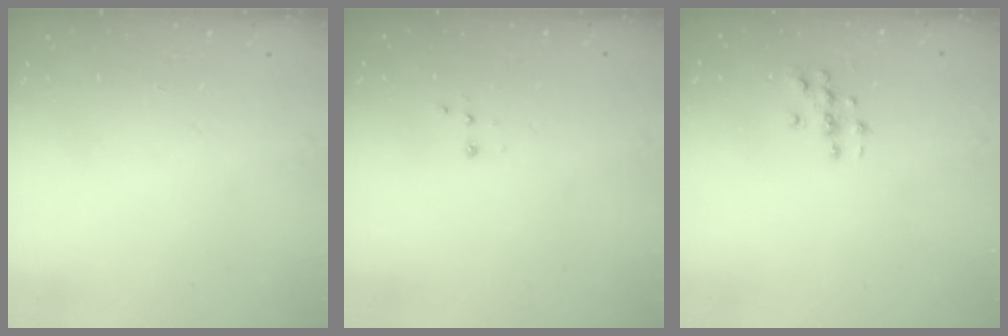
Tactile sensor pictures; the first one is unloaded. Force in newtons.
{"total": 2.8, "press": 2.7, "slide": 0.7}
{"total": 3.1, "press": 3.1, "slide": 0.2}